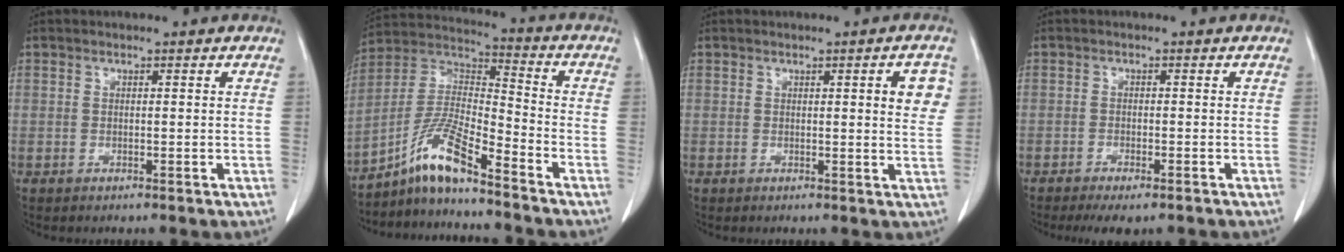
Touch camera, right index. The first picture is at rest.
{"total": 10.3, "force": [-7.7, 0.5, 6.8], "torque": [-0.148, 0.009, -0.147]}
{"total": 4.1, "force": [1.2, 0.7, 3.8], "torque": [-0.040, -0.002, 0.011]}
{"total": 4.8, "force": [-3.7, 1.4, 2.7], "torque": [-0.036, -0.008, -0.053]}